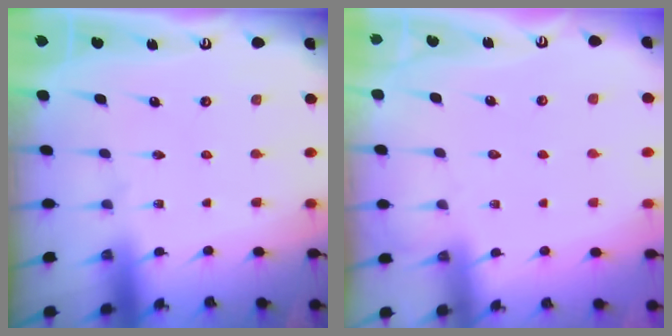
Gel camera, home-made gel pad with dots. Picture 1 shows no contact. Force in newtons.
{"total": 2.9, "press": 2.8, "slide": 0.4}